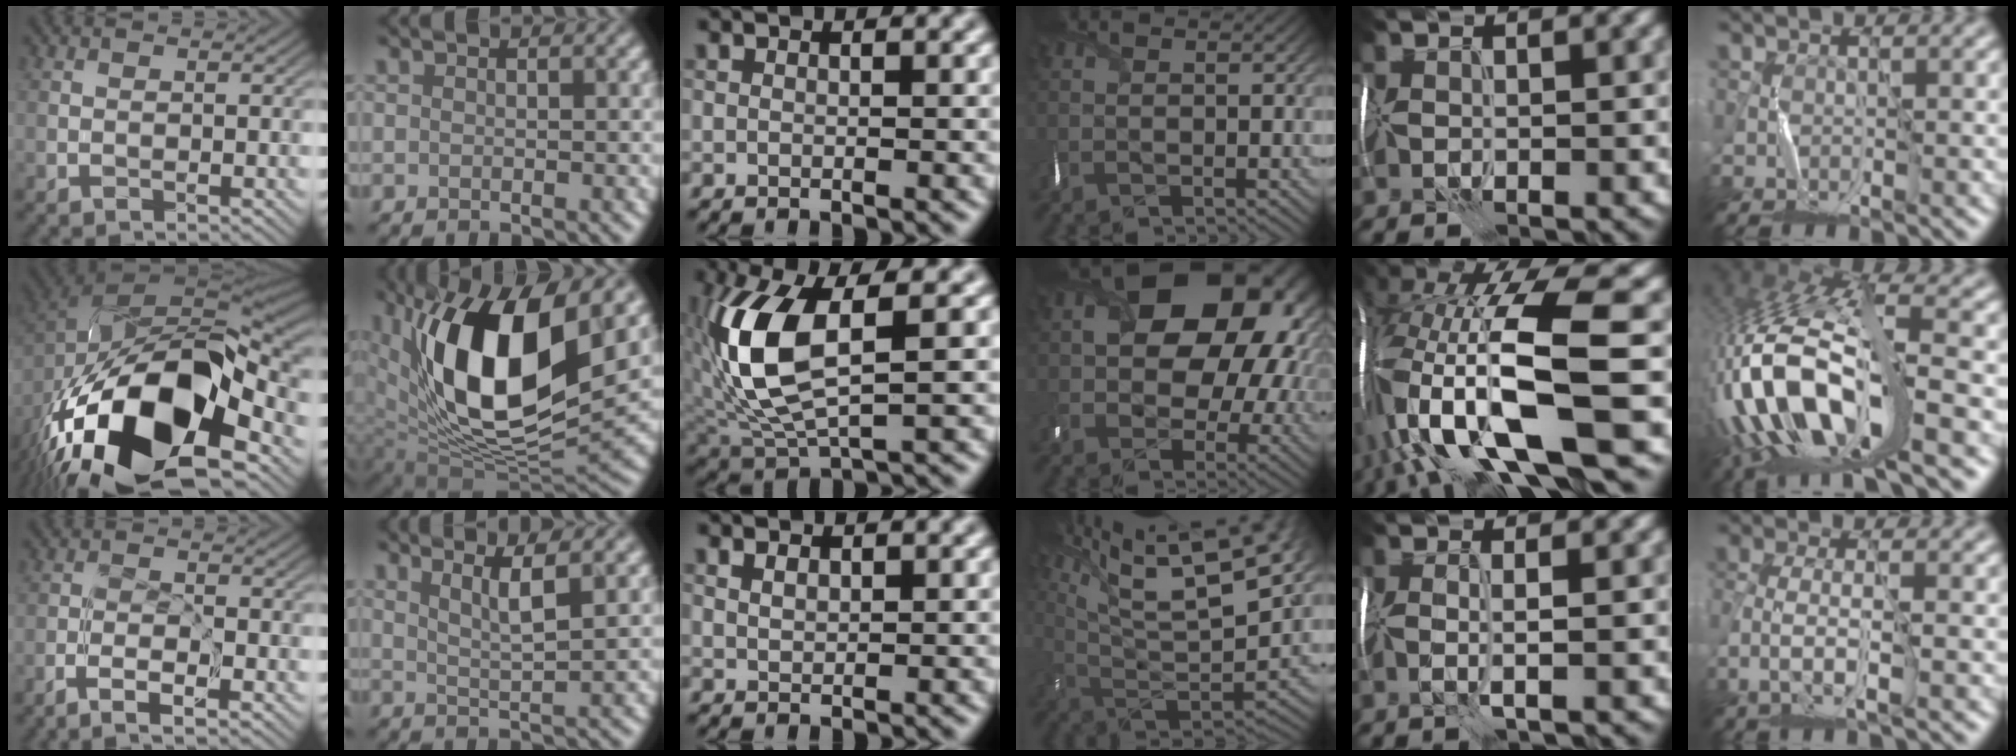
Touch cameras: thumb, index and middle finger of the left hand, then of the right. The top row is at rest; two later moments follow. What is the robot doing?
{"motion": "wrap", "object": "ribbon"}